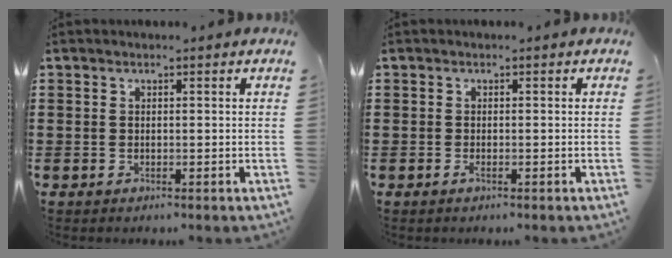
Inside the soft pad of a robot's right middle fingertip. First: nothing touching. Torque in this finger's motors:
{"motor_torque": [1.80, 0.33, 0.06, 0.03]}